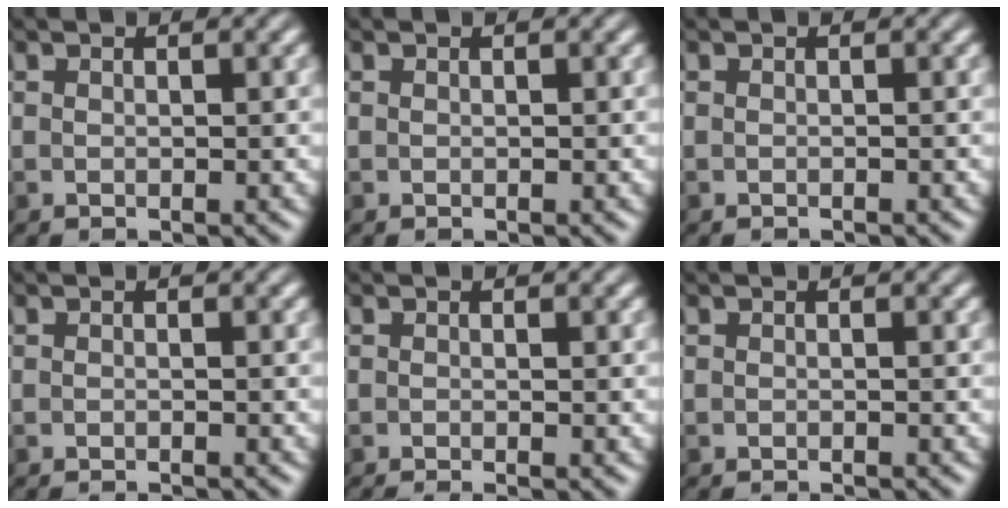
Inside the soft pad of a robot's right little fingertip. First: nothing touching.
{"total": 0.0}
{"total": 0.8, "force": [-0.8, 0.2, 0.3], "torque": [0.003, -0.004, -0.017]}
{"total": 2.2, "force": [-2.1, 0.4, 0.8], "torque": [-0.002, 0.001, -0.032]}
{"total": 1.8, "force": [-1.3, 0.4, 1.2], "torque": [-0.011, -0.006, -0.027]}
{"total": 1.9, "force": [-1.8, 0.3, 0.7], "torque": [0.003, 0.000, -0.028]}